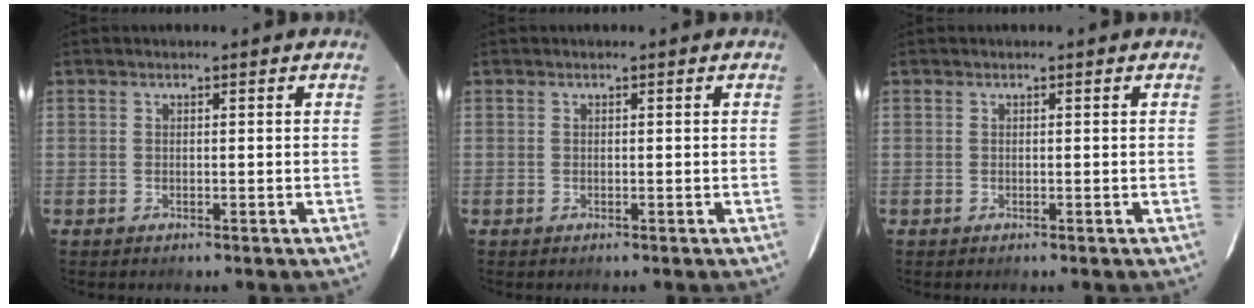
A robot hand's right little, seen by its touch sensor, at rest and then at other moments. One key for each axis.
{"total": 0.0}
{"total": 0.0}